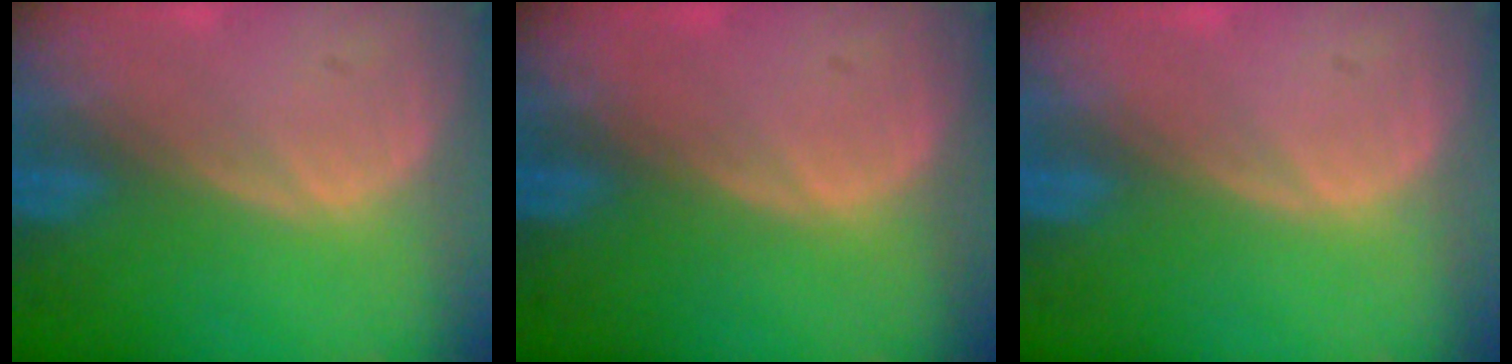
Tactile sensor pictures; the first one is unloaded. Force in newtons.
{"total": 0.0}
{"total": 0.0}